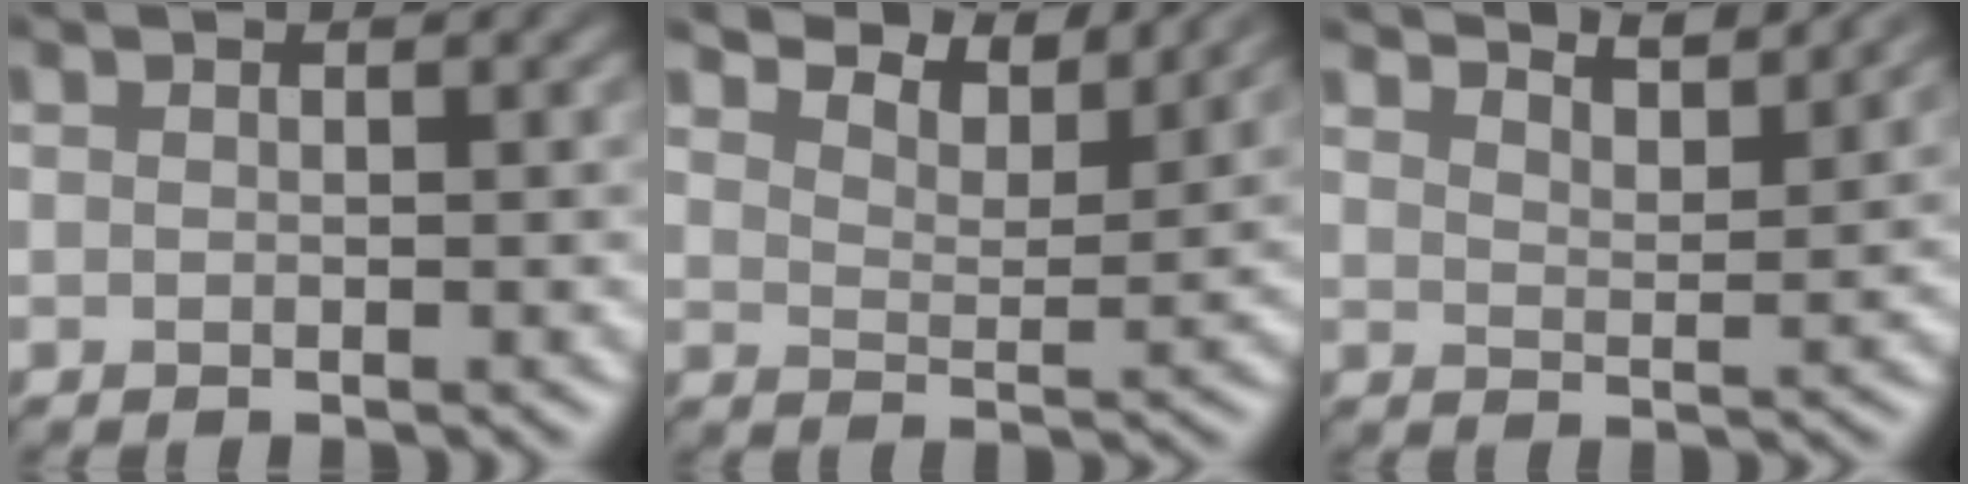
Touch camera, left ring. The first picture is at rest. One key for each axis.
{"total": 6.9, "fx": 6.5, "fy": 1.0, "fz": 2.0, "tx": -0.051, "ty": 0.005, "tz": 0.088}
{"total": 5.3, "fx": 5.0, "fy": 0.7, "fz": 1.7, "tx": -0.023, "ty": 0.001, "tz": 0.060}